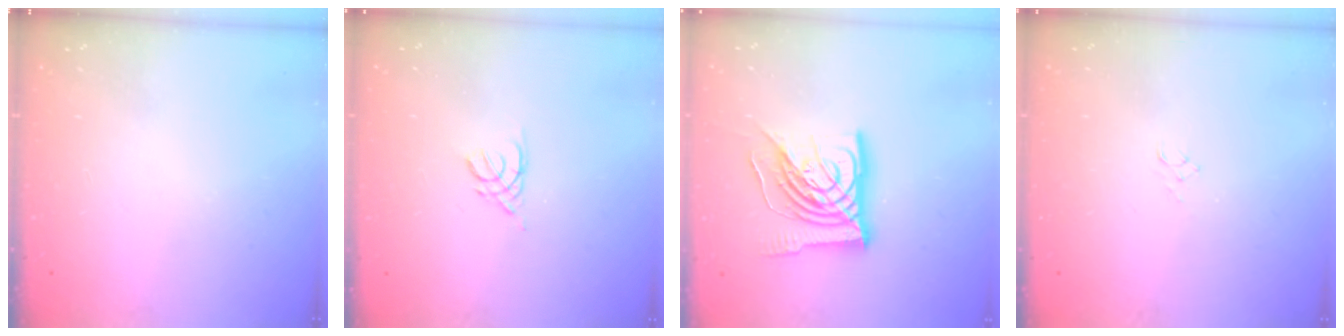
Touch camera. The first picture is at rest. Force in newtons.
{"total": 2.5, "press": 2.5, "slide": 0.6}
{"total": 17.6, "press": 17.5, "slide": 1.9}
{"total": 2.9, "press": 2.9, "slide": 0.3}